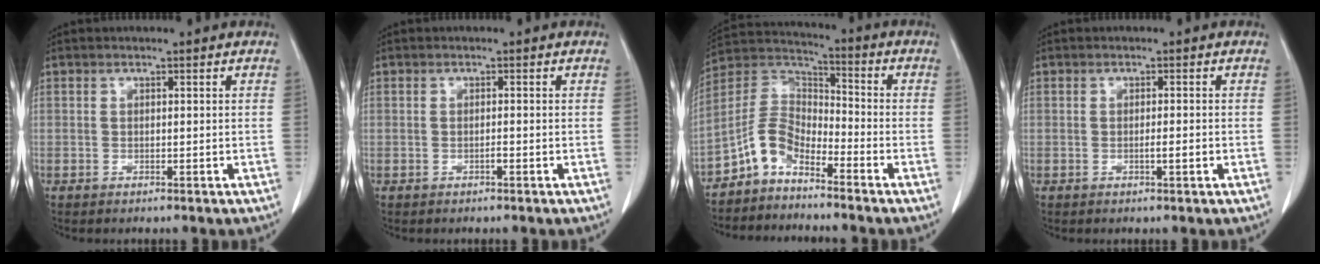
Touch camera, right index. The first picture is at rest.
{"total": 1.0, "force": [-0.4, 0.3, 0.8], "torque": [-0.020, 0.001, -0.006]}
{"total": 8.4, "force": [-5.6, 4.1, 4.8], "torque": [-0.109, 0.024, -0.118]}
{"total": 2.0, "force": [-0.5, 0.4, 1.9], "torque": [-0.038, 0.000, -0.007]}